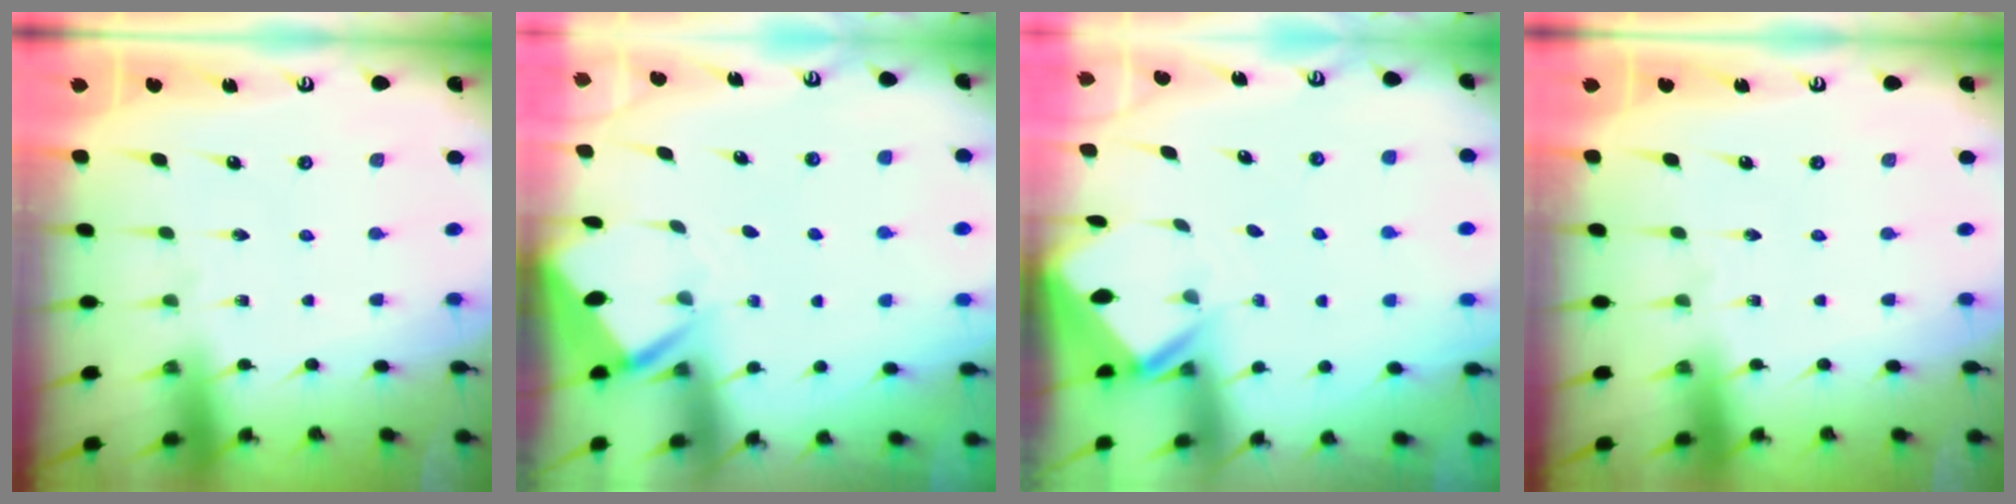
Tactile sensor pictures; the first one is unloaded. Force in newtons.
{"total": 3.8, "press": 3.8, "slide": 0.1}
{"total": 2.4, "press": 2.4, "slide": 0.1}
{"total": 0.0}